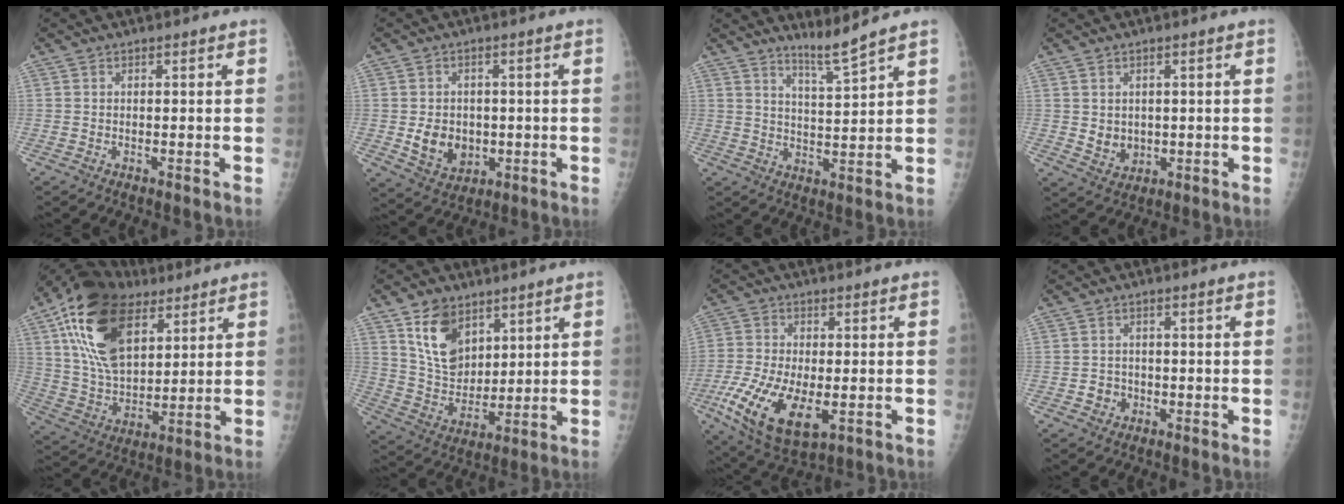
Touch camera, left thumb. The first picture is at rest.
{"total": 7.9, "force": [-0.8, 6.4, 4.6], "torque": [-0.041, -0.001, 0.002]}
{"total": 4.6, "force": [4.1, -1.2, 1.7], "torque": [-0.033, -0.049, 0.080]}
{"total": 4.4, "force": [0.3, 3.8, 2.3], "torque": [-0.014, -0.006, 0.021]}
{"total": 22.8, "force": [10.6, 12.9, 15.5], "torque": [-0.262, -0.022, 0.191]}
{"total": 12.0, "force": [6.4, 8.0, 6.2], "torque": [-0.075, -0.041, 0.131]}
{"total": 15.2, "force": [-4.6, 7.6, 12.4], "torque": [-0.248, -0.015, -0.072]}
{"total": 3.0, "force": [-0.8, 2.7, 0.9], "torque": [0.009, 0.008, -0.011]}